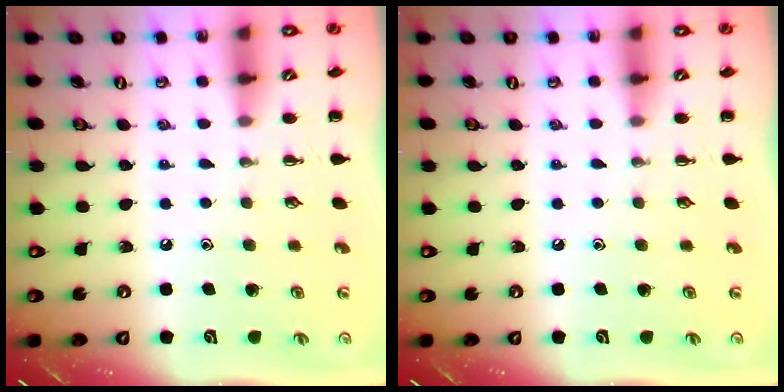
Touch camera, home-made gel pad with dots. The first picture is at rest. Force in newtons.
{"total": 0.0}